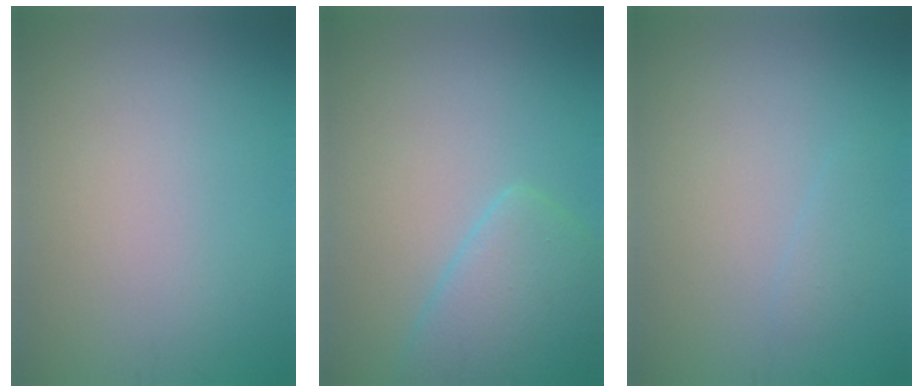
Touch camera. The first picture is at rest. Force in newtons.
{"total": 4.7, "press": 4.7, "slide": 0.2}
{"total": 0.8, "press": 0.8, "slide": 0.0}